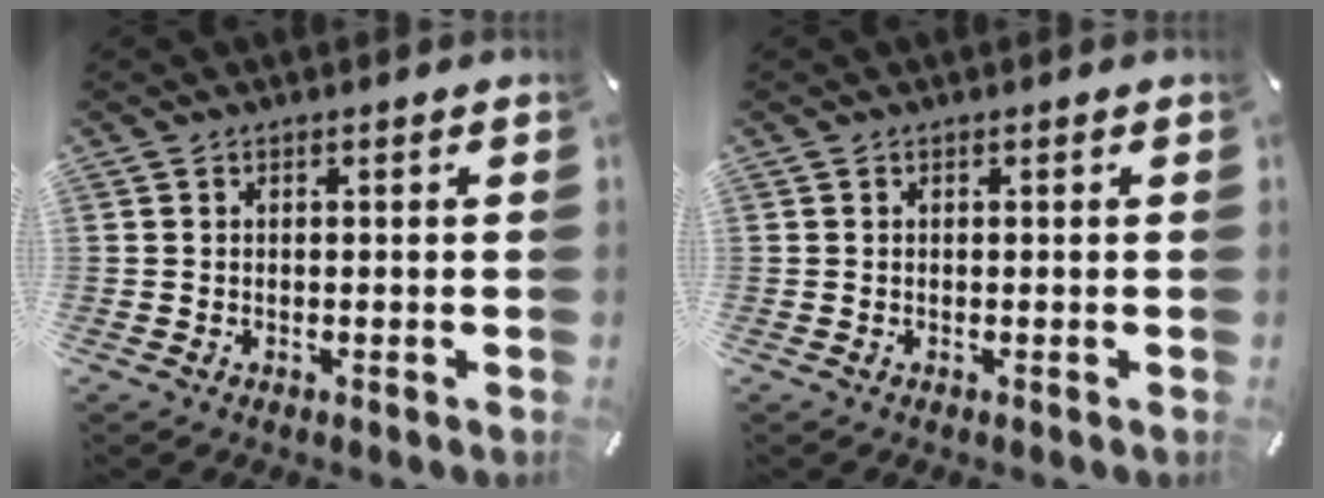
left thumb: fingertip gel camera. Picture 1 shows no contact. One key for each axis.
{"total": 0.0}